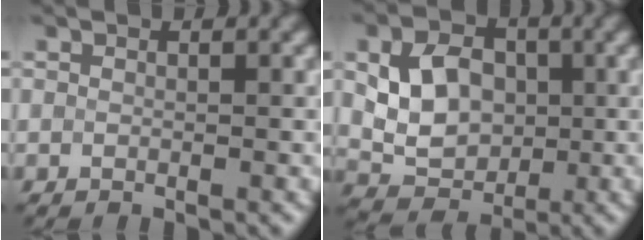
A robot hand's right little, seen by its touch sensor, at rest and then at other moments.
{"total": 5.6, "force": [0.6, 4.3, 3.5], "torque": [-0.066, 0.003, 0.014]}